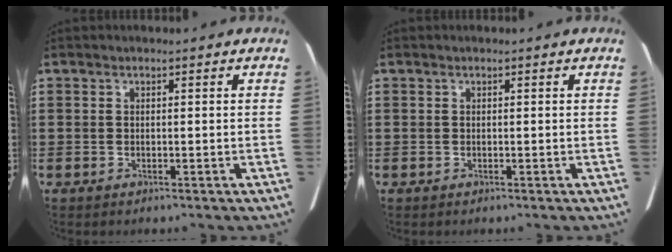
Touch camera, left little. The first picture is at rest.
{"total": 0.0}